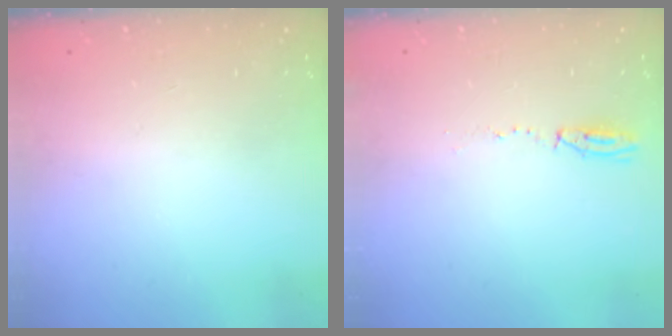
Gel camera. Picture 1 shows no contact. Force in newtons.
{"total": 3.9, "press": 3.8, "slide": 0.9}